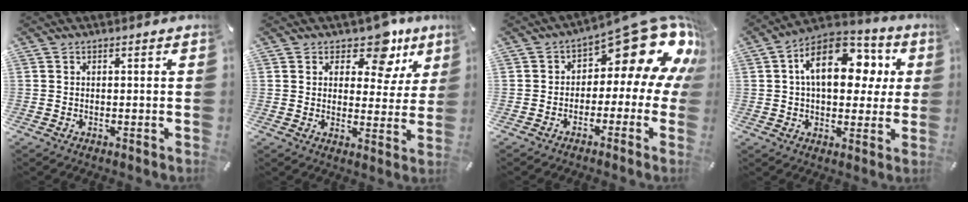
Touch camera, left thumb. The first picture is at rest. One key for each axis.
{"total": 10.7, "fx": 7.2, "fy": 5.5, "fz": 5.8, "tx": -0.068, "ty": -0.046, "tz": 0.120}
{"total": 17.3, "fx": 9.2, "fy": 7.9, "fz": 12.3, "tx": -0.150, "ty": -0.072, "tz": 0.146}
{"total": 17.1, "fx": 4.7, "fy": 10.8, "fz": 12.4, "tx": -0.195, "ty": -0.006, "tz": 0.083}